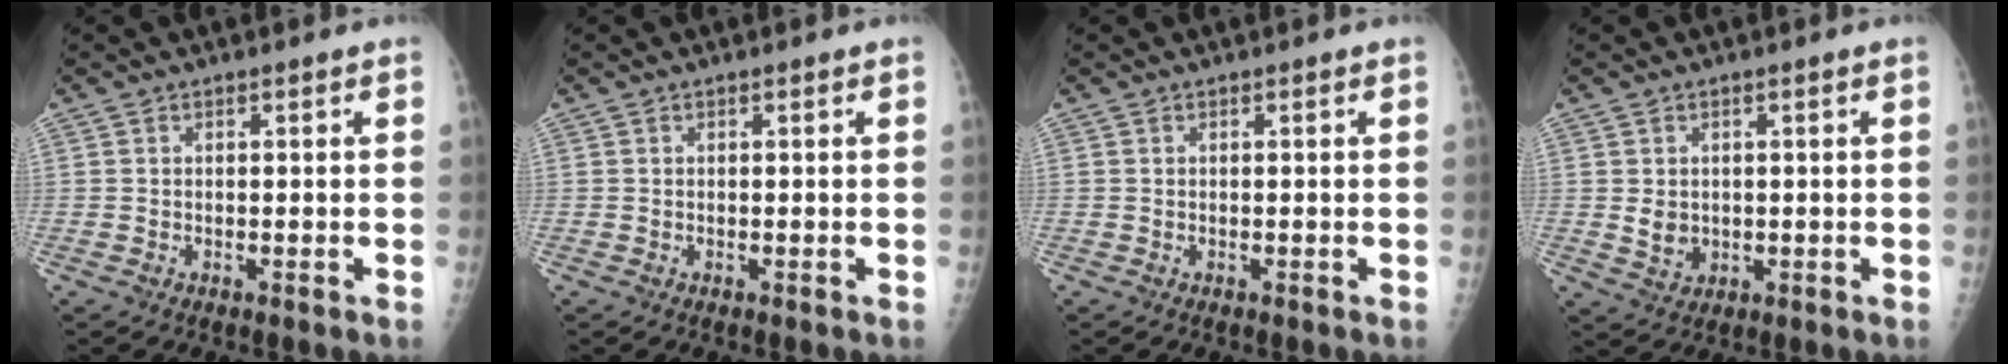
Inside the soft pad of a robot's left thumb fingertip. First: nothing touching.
{"total": 0.0}
{"total": 0.0}
{"total": 3.6, "force": [0.2, 2.9, 2.0], "torque": [-0.022, -0.005, 0.014]}